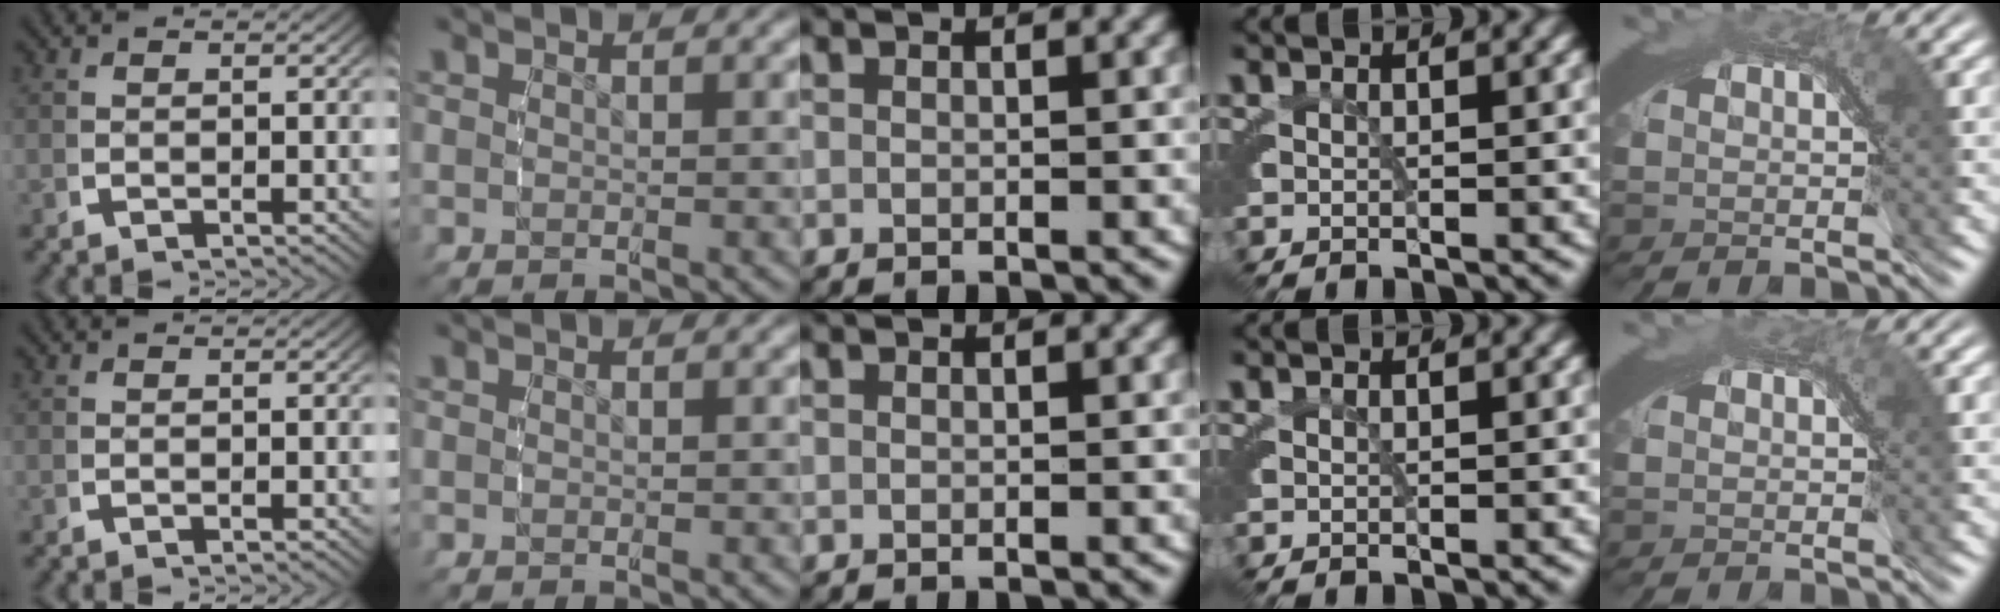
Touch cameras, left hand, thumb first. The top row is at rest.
{}